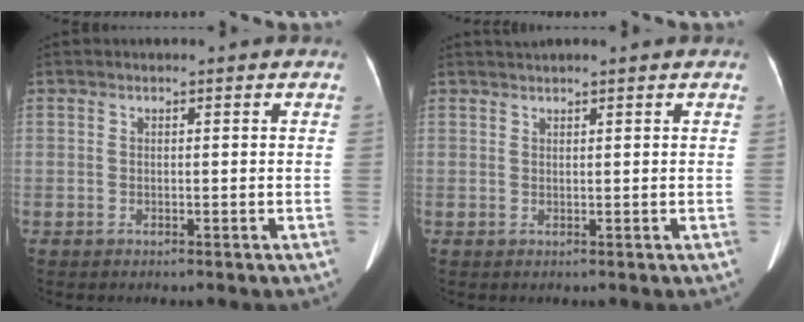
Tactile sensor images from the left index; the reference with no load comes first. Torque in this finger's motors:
{"motor_torque": [-0.04, -0.14, -0.32, 0.00]}